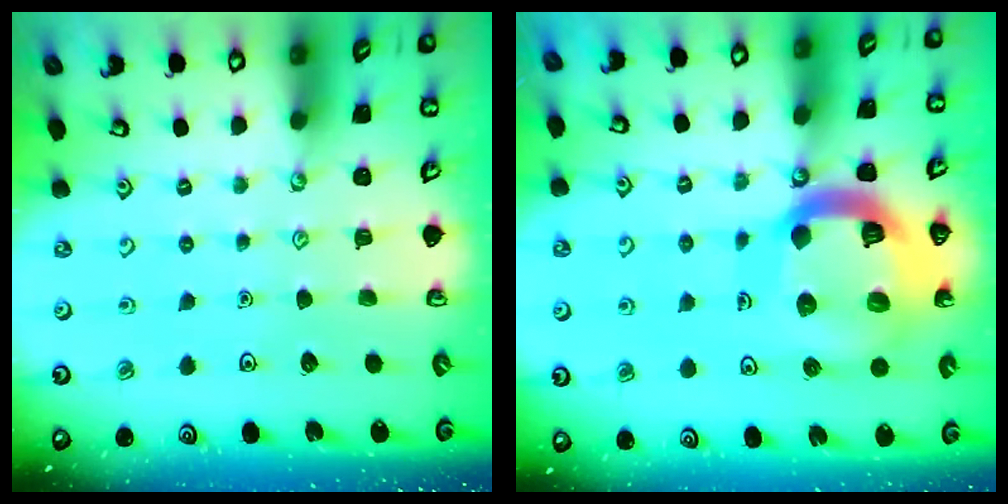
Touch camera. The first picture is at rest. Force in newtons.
{"total": 20.6, "press": 20.4, "slide": 2.4}